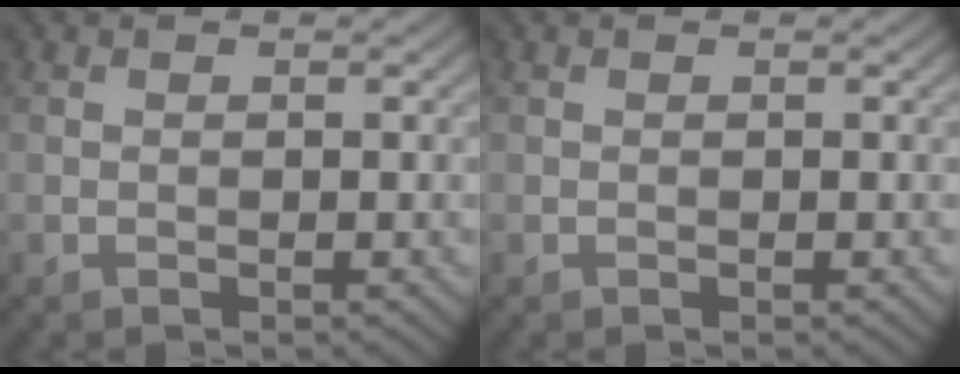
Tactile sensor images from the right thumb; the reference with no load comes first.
{"total": 0.0}